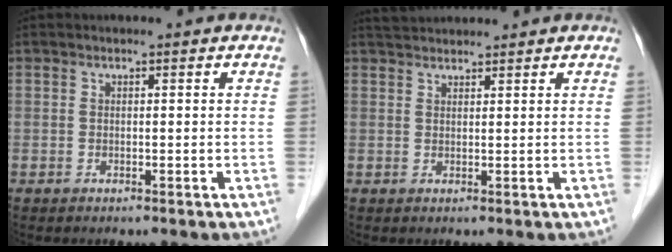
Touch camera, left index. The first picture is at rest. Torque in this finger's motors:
{"motor_torque": [-0.22, -0.98, 0.06, 0.04]}